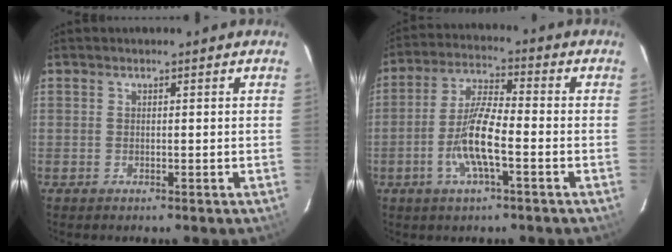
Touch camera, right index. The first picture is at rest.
{"total": 9.2, "force": [-3.2, 1.7, 8.4], "torque": [-0.173, -0.001, -0.062]}